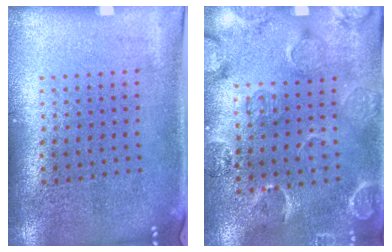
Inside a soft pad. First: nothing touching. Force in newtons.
{"total": 2.8, "press": 1.8, "slide": 2.1}